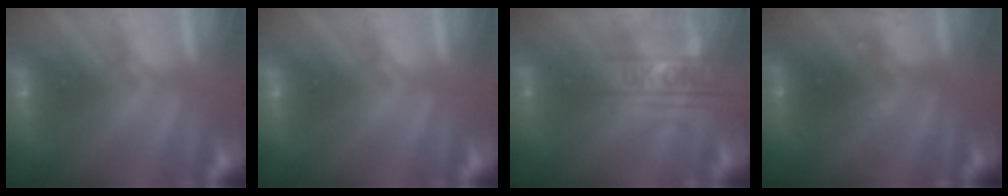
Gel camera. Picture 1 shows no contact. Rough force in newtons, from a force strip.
{"total": 0.0}
{"total": 2.3}
{"total": 2.9}